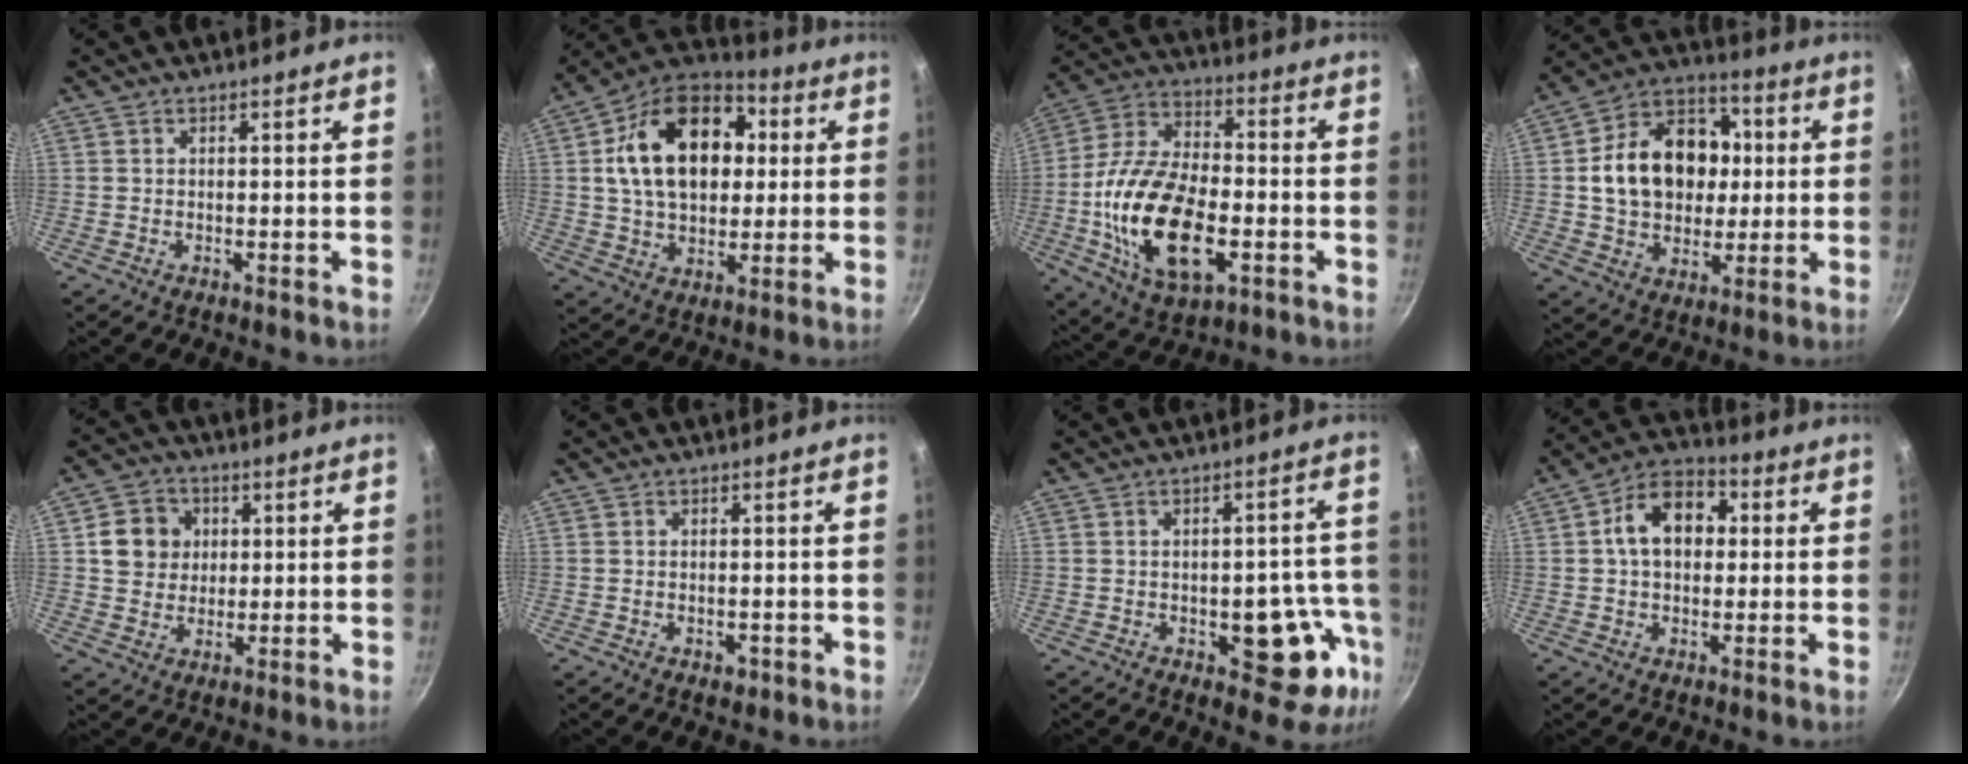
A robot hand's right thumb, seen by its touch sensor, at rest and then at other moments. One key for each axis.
{"total": 22.3, "fx": 4.0, "fy": 15.2, "fz": 15.8, "tx": -0.238, "ty": 0.022, "tz": 0.054}
{"total": 22.3, "fx": -5.0, "fy": 12.0, "fz": 18.1, "tx": -0.337, "ty": 0.025, "tz": -0.090}
{"total": 19.6, "fx": 1.7, "fy": 15.0, "fz": 12.4, "tx": -0.168, "ty": 0.028, "tz": 0.022}
{"total": 8.2, "fx": 1.8, "fy": 7.4, "fz": 3.1, "tx": -0.022, "ty": 0.009, "tz": 0.025}
{"total": 2.0, "fx": -0.7, "fy": 1.3, "fz": 1.4, "tx": -0.018, "ty": 0.000, "tz": -0.009}
{"total": 13.1, "fx": -4.4, "fy": 6.8, "fz": 10.3, "tx": -0.058, "ty": 0.026, "tz": -0.052}
{"total": 12.0, "fx": 1.7, "fy": 8.4, "fz": 8.3, "tx": -0.096, "ty": 0.026, "tz": 0.010}